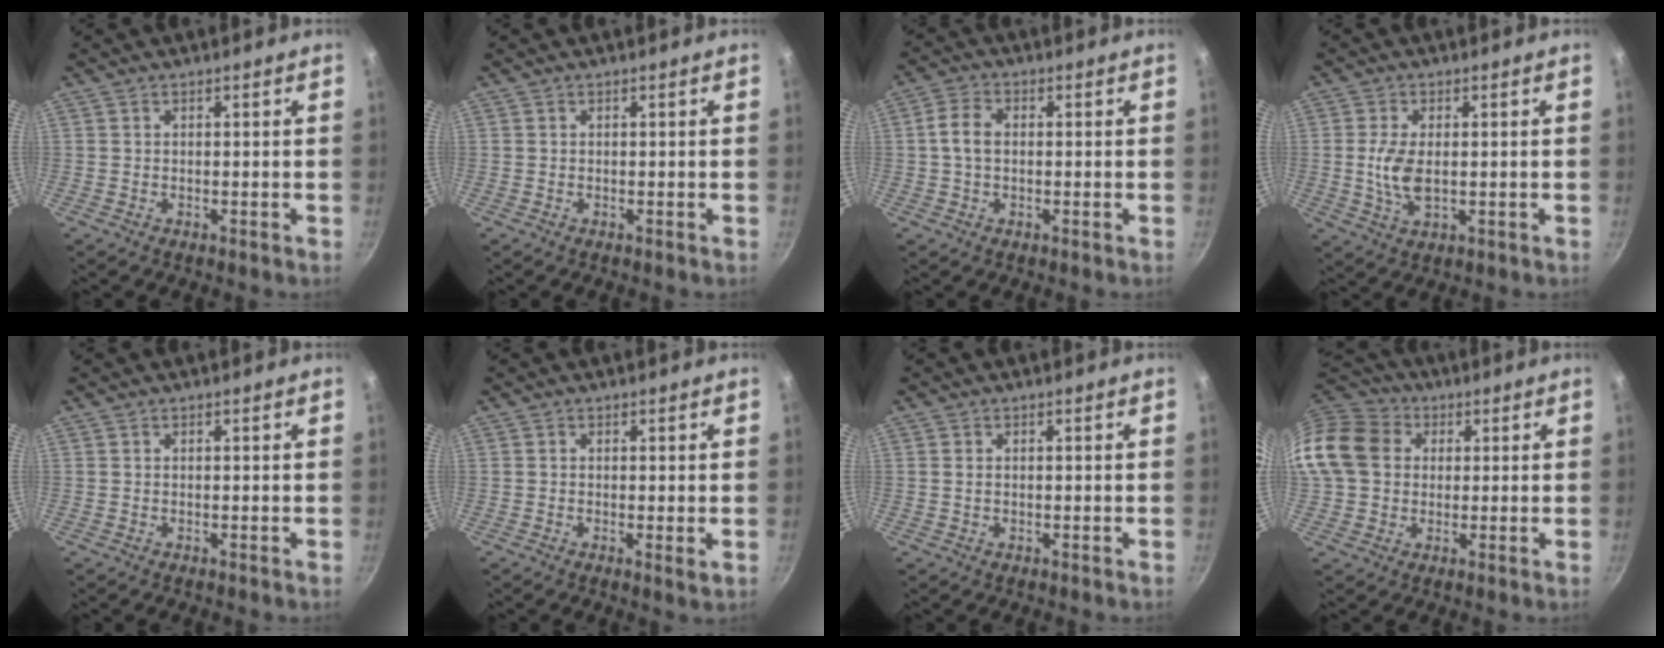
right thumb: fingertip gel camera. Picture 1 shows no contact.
{"total": 0.0}
{"total": 4.5, "force": [0.1, 3.0, 3.4], "torque": [-0.070, 0.011, -0.004]}
{"total": 6.1, "force": [0.0, 3.1, 5.3], "torque": [-0.110, -0.007, 0.001]}
{"total": 0.0}
{"total": 1.3, "force": [0.0, 0.2, 1.3], "torque": [-0.023, -0.009, -0.002]}
{"total": 0.9, "force": [0.1, 0.7, 0.5], "torque": [-0.008, 0.001, 0.001]}
{"total": 14.6, "force": [2.5, 12.1, 7.8], "torque": [-0.129, 0.026, 0.032]}